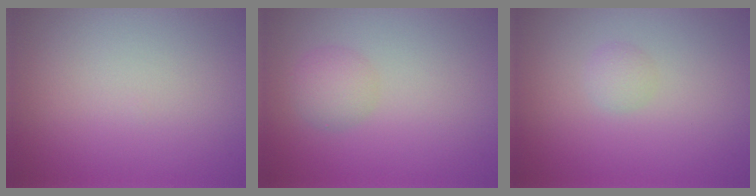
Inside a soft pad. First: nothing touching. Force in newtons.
{"total": 2.0, "press": 2.0, "slide": 0.0}
{"total": 1.0, "press": 1.0, "slide": 0.0}